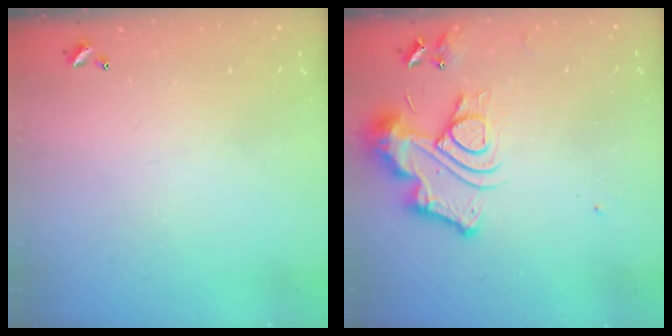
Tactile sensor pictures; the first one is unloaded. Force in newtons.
{"total": 13.0, "press": 12.9, "slide": 1.3}